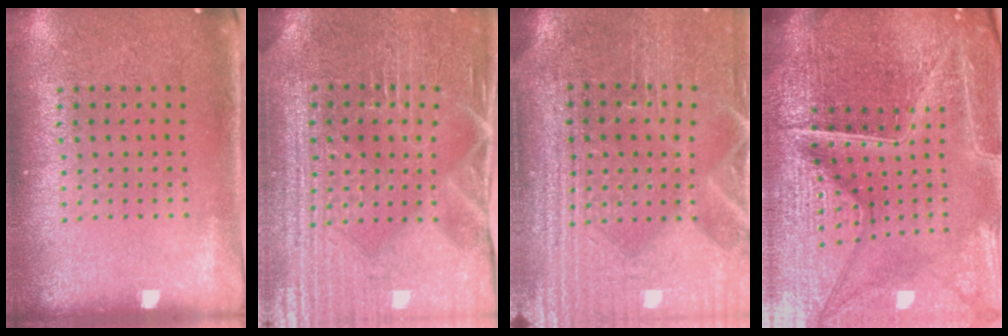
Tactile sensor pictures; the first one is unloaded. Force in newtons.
{"total": 4.3, "press": 4.2, "slide": 1.1}
{"total": 4.2, "press": 3.9, "slide": 1.5}
{"total": 6.9, "press": 6.1, "slide": 3.2}